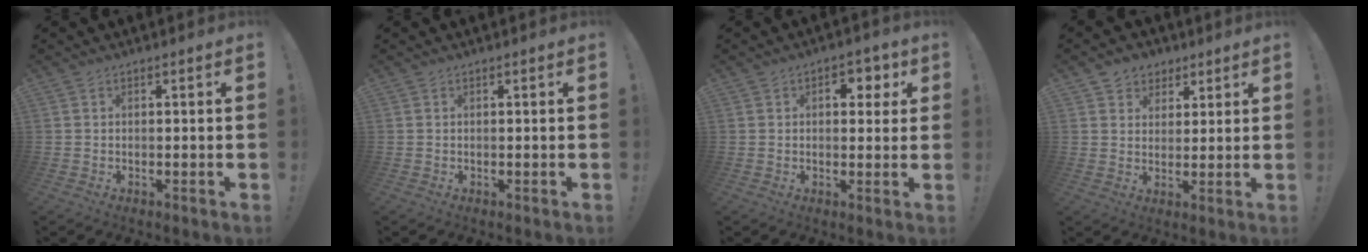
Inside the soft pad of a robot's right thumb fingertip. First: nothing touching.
{"total": 0.0}
{"total": 5.2, "force": [1.5, 3.8, 3.2], "torque": [-0.020, -0.004, 0.016]}
{"total": 5.5, "force": [2.6, 4.8, 0.4], "torque": [-0.006, -0.020, 0.051]}